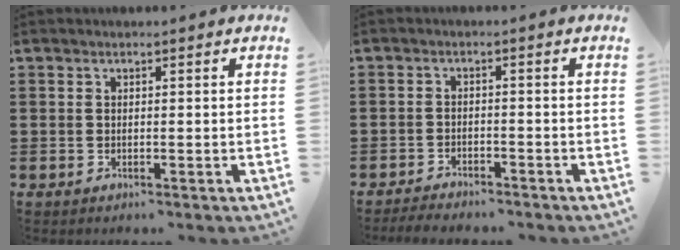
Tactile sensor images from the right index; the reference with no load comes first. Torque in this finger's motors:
{"motor_torque": [-0.08, -0.03, -0.10, -0.03]}